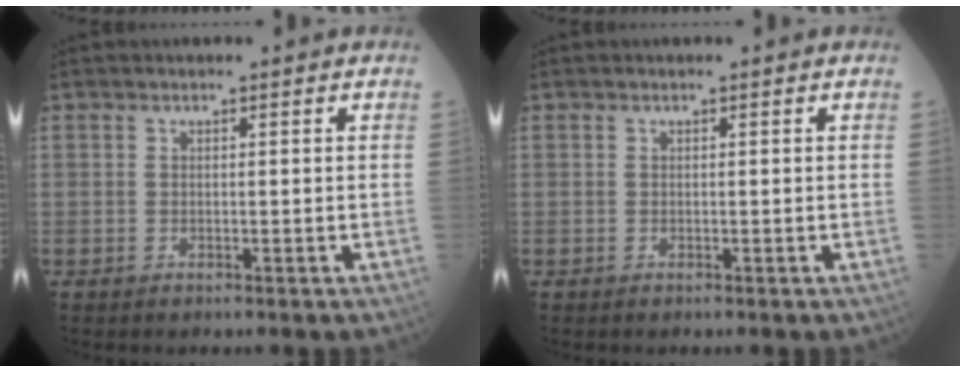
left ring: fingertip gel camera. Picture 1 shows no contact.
{"total": 0.0}